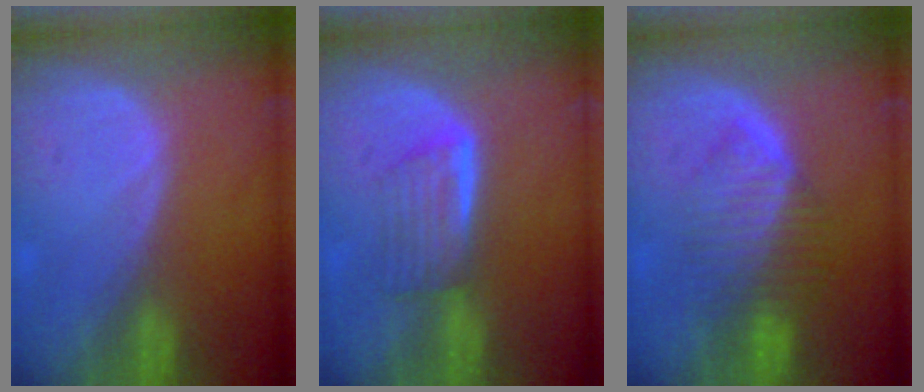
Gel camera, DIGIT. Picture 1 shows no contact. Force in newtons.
{"total": 5.9, "press": 5.0, "slide": 3.1}
{"total": 6.5, "press": 6.5, "slide": 0.6}